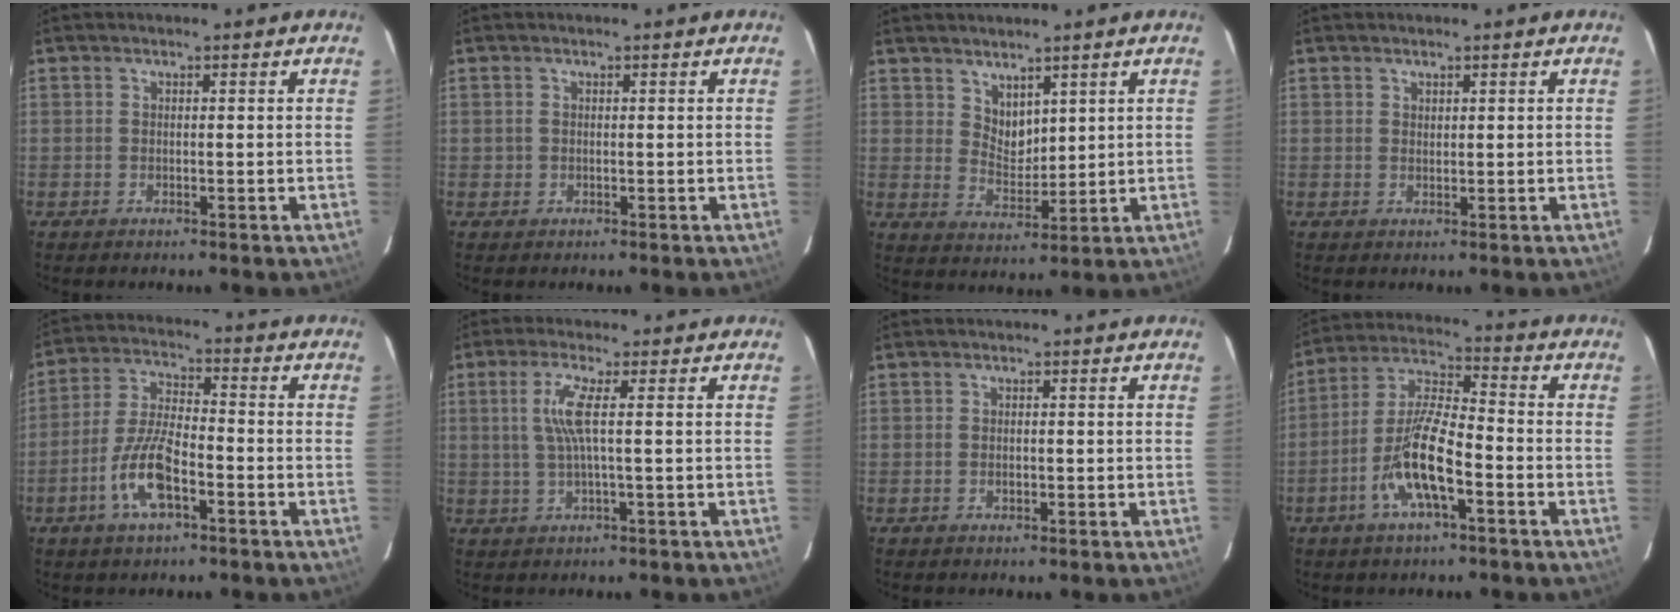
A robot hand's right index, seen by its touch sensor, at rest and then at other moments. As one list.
[{"total": 0.6, "force": [-0.1, 0.6, 0.1], "torque": [0.000, 0.001, -0.001]}, {"total": 4.8, "force": [3.5, 2.7, 1.8], "torque": [-0.022, -0.003, 0.070]}, {"total": 0.8, "force": [0.6, 0.5, 0.1], "torque": [-0.001, 0.002, 0.012]}, {"total": 10.4, "force": [-4.7, 3.5, 8.6], "torque": [-0.184, 0.000, -0.090]}, {"total": 5.2, "force": [0.7, -0.3, 5.2], "torque": [-0.103, -0.001, 0.019]}, {"total": 1.1, "force": [-0.3, 0.7, 0.7], "torque": [-0.013, 0.002, -0.005]}, {"total": 11.9, "force": [-5.0, 2.8, 10.5], "torque": [-0.218, -0.001, -0.099]}]